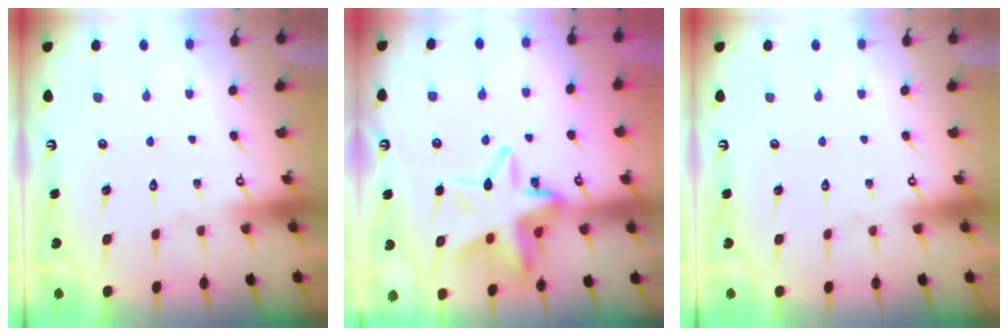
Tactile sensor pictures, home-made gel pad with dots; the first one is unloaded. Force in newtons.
{"total": 15.4, "press": 15.2, "slide": 2.1}
{"total": 0.0}